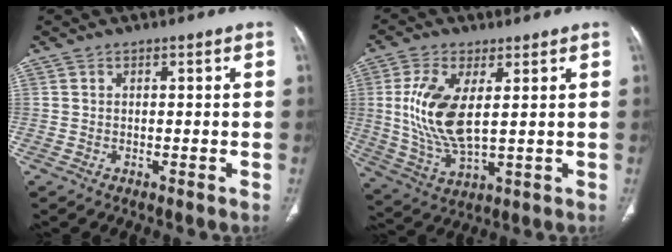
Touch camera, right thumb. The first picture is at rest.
{"total": 12.9, "force": [2.3, 5.6, 11.3], "torque": [-0.242, -0.016, 0.054]}